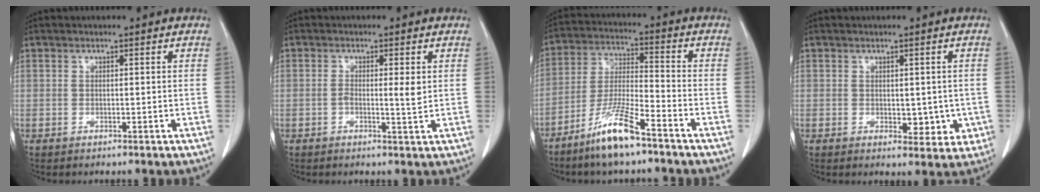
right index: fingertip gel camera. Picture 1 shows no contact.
{"total": 2.9, "force": [0.1, 0.4, 2.9], "torque": [-0.048, -0.002, 0.001]}
{"total": 10.2, "force": [-7.2, 0.8, 7.2], "torque": [-0.149, -0.023, -0.142]}
{"total": 4.6, "force": [-0.5, 2.7, 3.7], "torque": [-0.031, -0.006, 0.002]}